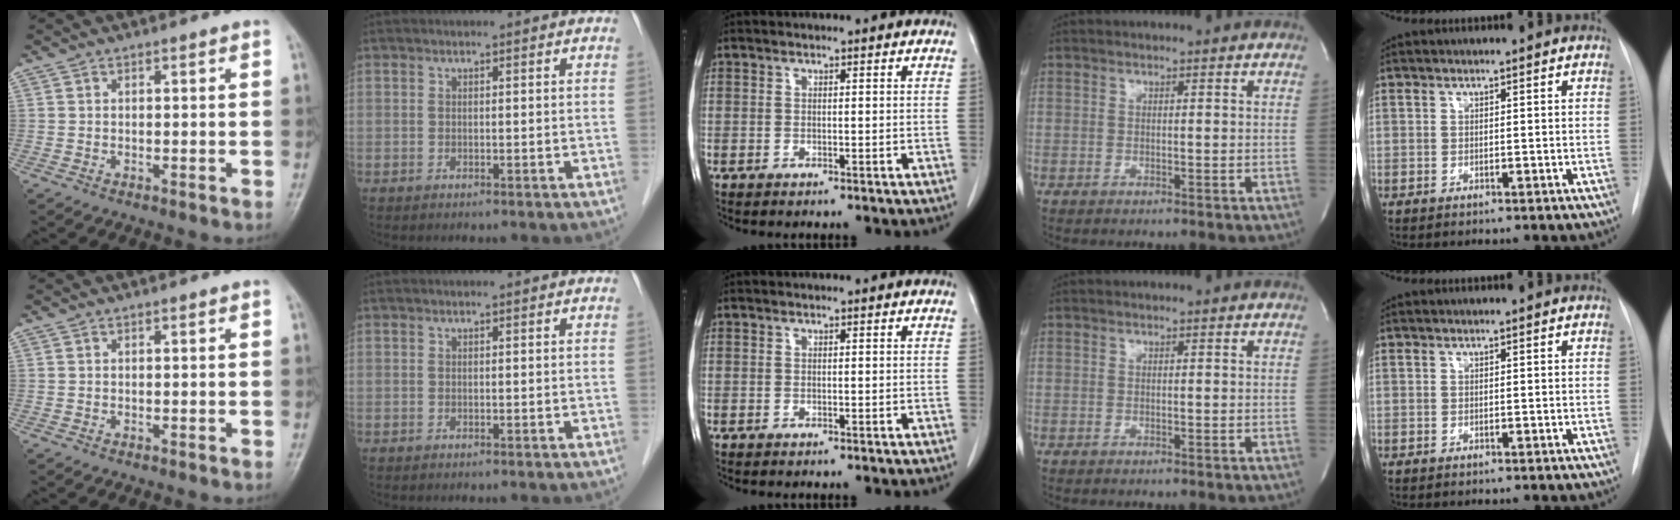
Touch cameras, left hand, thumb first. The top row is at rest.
{}